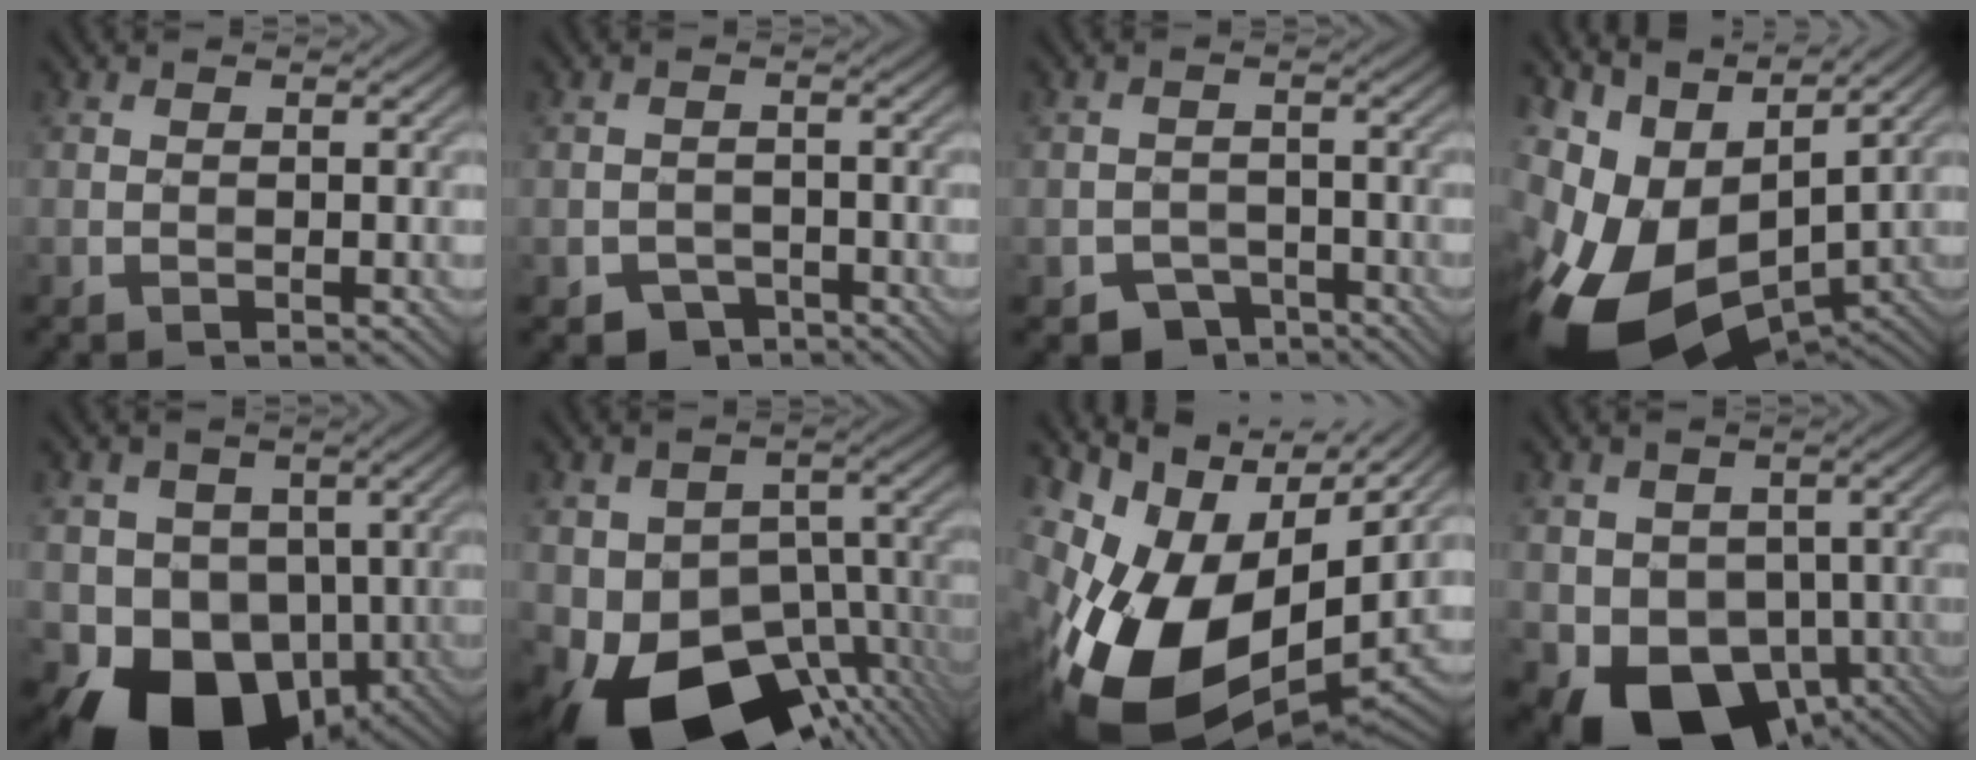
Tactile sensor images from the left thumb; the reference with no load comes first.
{"total": 3.0, "force": [-2.2, 1.9, 0.8], "torque": [-0.008, -0.005, -0.041]}
{"total": 3.8, "force": [-2.8, 2.4, 1.2], "torque": [-0.014, -0.005, -0.052]}
{"total": 15.0, "force": [-1.4, 8.9, 12.0], "torque": [-0.261, -0.025, 0.003]}
{"total": 11.4, "force": [-2.8, 8.9, 6.5], "torque": [-0.102, -0.032, -0.054]}
{"total": 16.0, "force": [-7.9, 9.7, 10.0], "torque": [-0.159, -0.035, -0.114]}
{"total": 17.6, "force": [-2.9, 11.6, 13.0], "torque": [-0.265, -0.037, -0.039]}
{"total": 9.9, "force": [-3.3, 7.5, 5.6], "torque": [-0.092, -0.038, -0.049]}